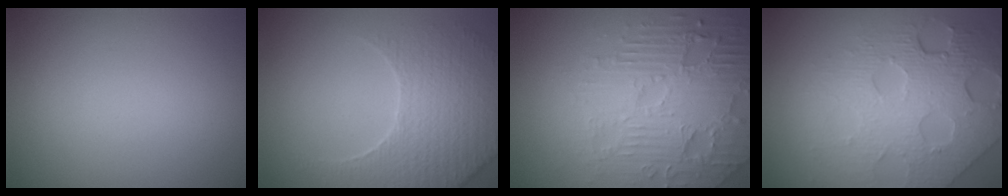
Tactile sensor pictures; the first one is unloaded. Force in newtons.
{"total": 4.5, "press": 4.3, "slide": 1.5}
{"total": 7.1, "press": 5.4, "slide": 4.6}
{"total": 7.9, "press": 5.4, "slide": 5.8}